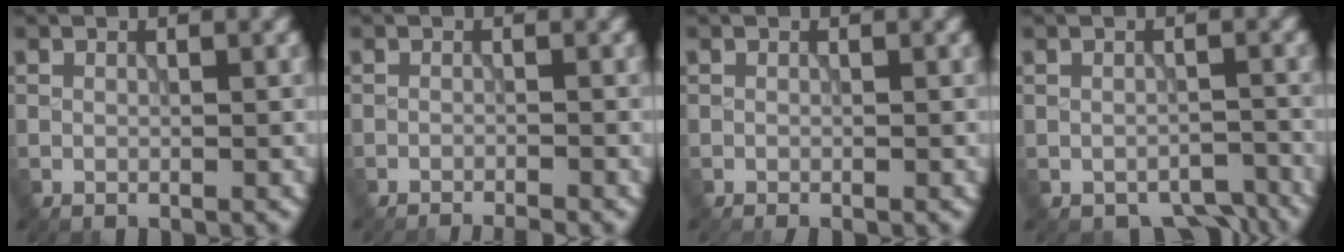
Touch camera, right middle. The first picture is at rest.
{"total": 2.4, "force": [-2.2, 0.3, 1.0], "torque": [-0.015, -0.003, -0.039]}
{"total": 0.6, "force": [-0.5, 0.0, 0.3], "torque": [-0.001, -0.004, -0.009]}
{"total": 3.0, "force": [-2.5, 1.4, 1.0], "torque": [-0.009, -0.017, -0.027]}